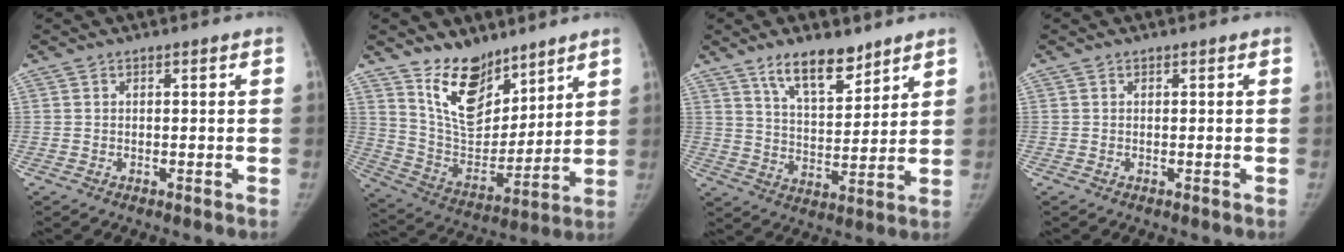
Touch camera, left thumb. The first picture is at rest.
{"total": 14.6, "force": [10.4, 7.5, 7.0], "torque": [-0.076, -0.078, 0.204]}
{"total": 11.0, "force": [7.8, 4.3, 6.3], "torque": [-0.080, -0.057, 0.140]}
{"total": 0.0}